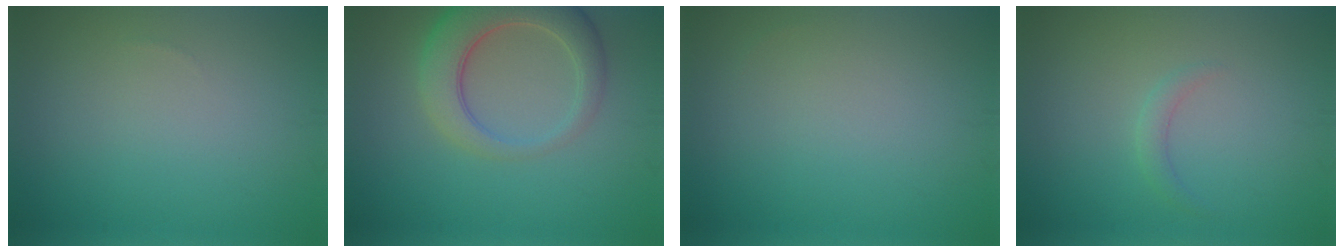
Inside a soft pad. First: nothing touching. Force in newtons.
{"total": 6.1, "press": 6.1, "slide": 0.5}
{"total": 0.0}
{"total": 1.1, "press": 1.1, "slide": 0.0}